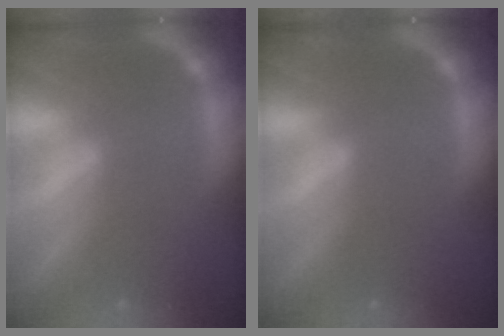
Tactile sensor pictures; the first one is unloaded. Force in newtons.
{"total": 0.0}